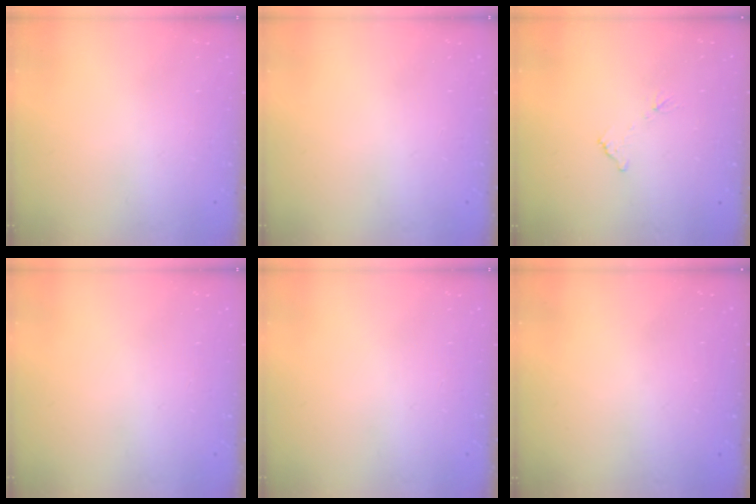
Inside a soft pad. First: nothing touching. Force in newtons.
{"total": 0.0}
{"total": 5.4, "press": 5.4, "slide": 0.1}
{"total": 0.0}
{"total": 0.0}
{"total": 3.5, "press": 3.5, "slide": 0.1}